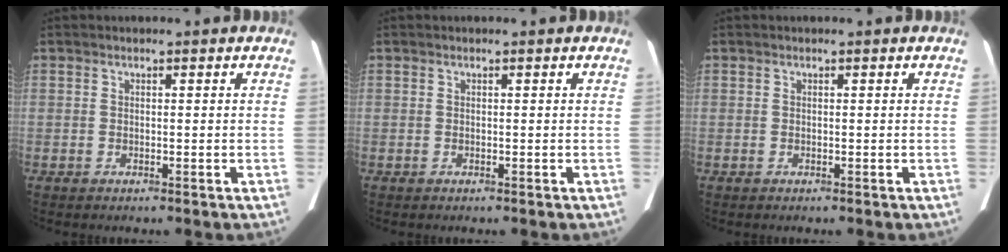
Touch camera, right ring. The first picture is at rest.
{"total": 0.0}
{"total": 0.0}